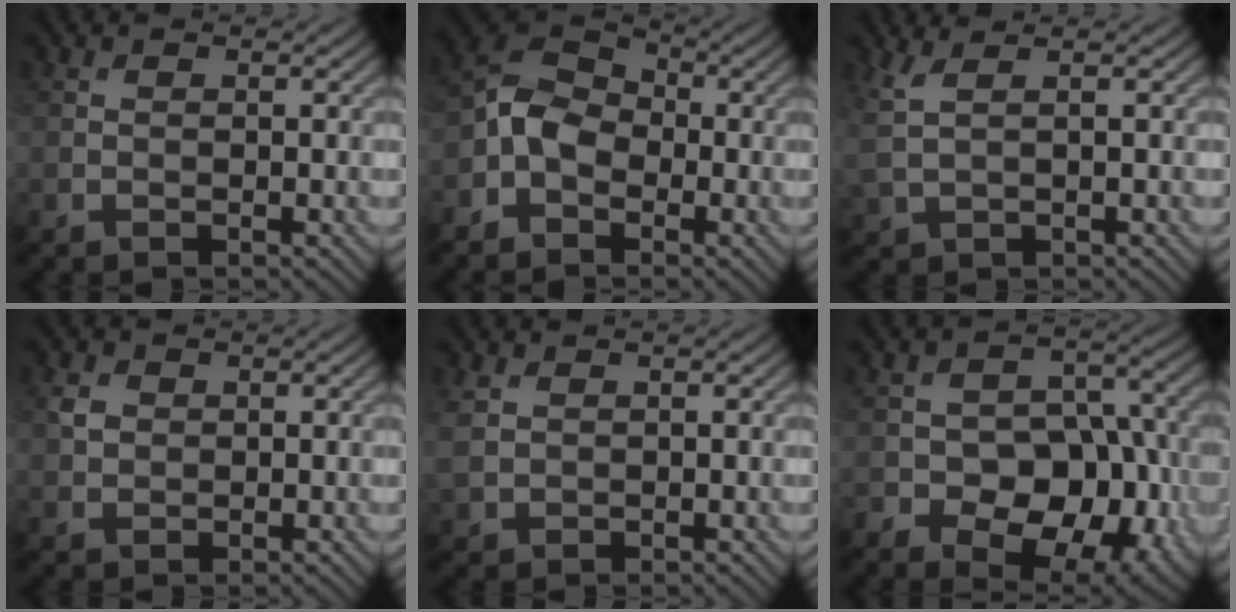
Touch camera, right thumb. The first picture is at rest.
{"total": 5.9, "force": [-2.1, 4.3, 3.5], "torque": [-0.077, 0.010, -0.059]}
{"total": 3.3, "force": [1.7, 1.0, 2.7], "torque": [-0.069, 0.008, 0.037]}
{"total": 1.9, "force": [0.6, 1.6, 0.8], "torque": [-0.022, 0.001, 0.010]}
{"total": 2.3, "force": [1.1, 1.6, 1.3], "torque": [-0.040, 0.001, 0.026]}
{"total": 12.4, "force": [-4.7, 8.2, 8.1], "torque": [-0.125, -0.004, -0.066]}